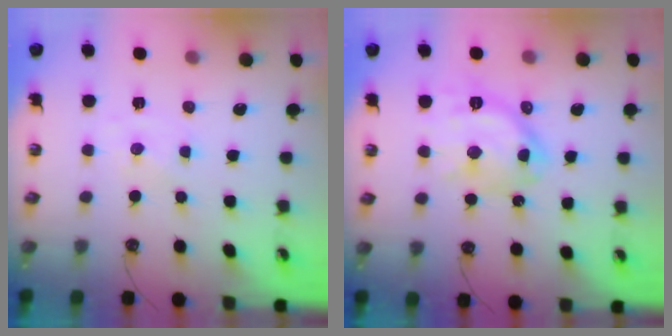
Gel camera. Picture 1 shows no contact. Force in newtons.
{"total": 15.0, "press": 14.9, "slide": 1.4}